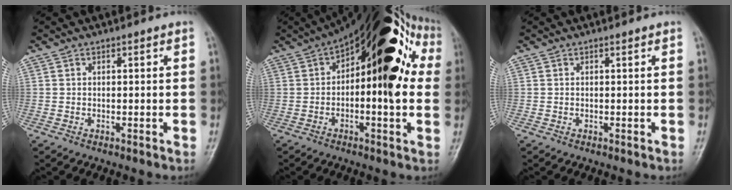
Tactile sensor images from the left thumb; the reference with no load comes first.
{"total": 24.2, "force": [4.4, 10.2, 21.5], "torque": [-0.287, 0.042, 0.053]}
{"total": 0.0}